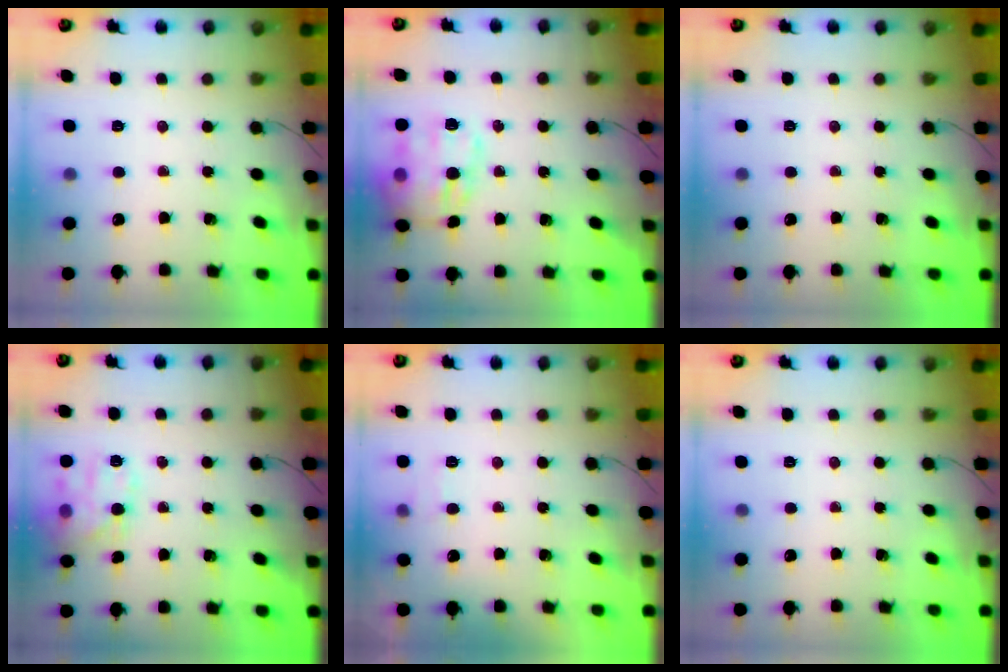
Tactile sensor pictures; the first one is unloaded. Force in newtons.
{"total": 16.9, "press": 16.8, "slide": 1.8}
{"total": 0.0}
{"total": 13.9, "press": 13.9, "slide": 0.5}
{"total": 4.5, "press": 4.0, "slide": 2.1}
{"total": 0.0}